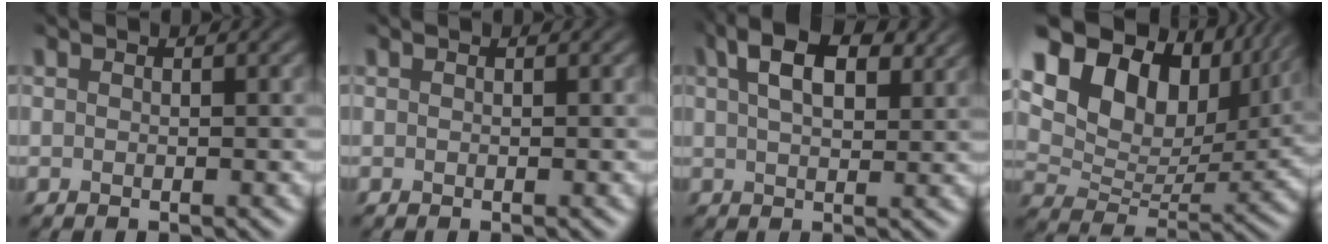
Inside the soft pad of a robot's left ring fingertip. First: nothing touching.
{"total": 0.0}
{"total": 5.7, "force": [2.7, 2.8, 4.2], "torque": [-0.073, 0.011, 0.040]}
{"total": 15.3, "force": [8.0, 9.5, 9.1], "torque": [-0.159, 0.042, 0.139]}